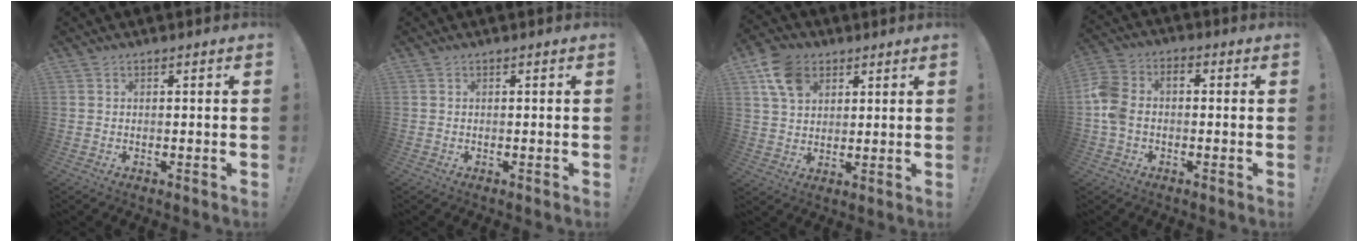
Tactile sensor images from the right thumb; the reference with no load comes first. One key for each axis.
{"total": 0.0}
{"total": 11.5, "fx": 5.6, "fy": 8.2, "fz": 5.7, "tx": -0.089, "ty": -0.016, "tz": 0.110}
{"total": 8.0, "fx": -1.8, "fy": 5.7, "fz": 5.3, "tx": -0.129, "ty": 0.008, "tz": -0.034}